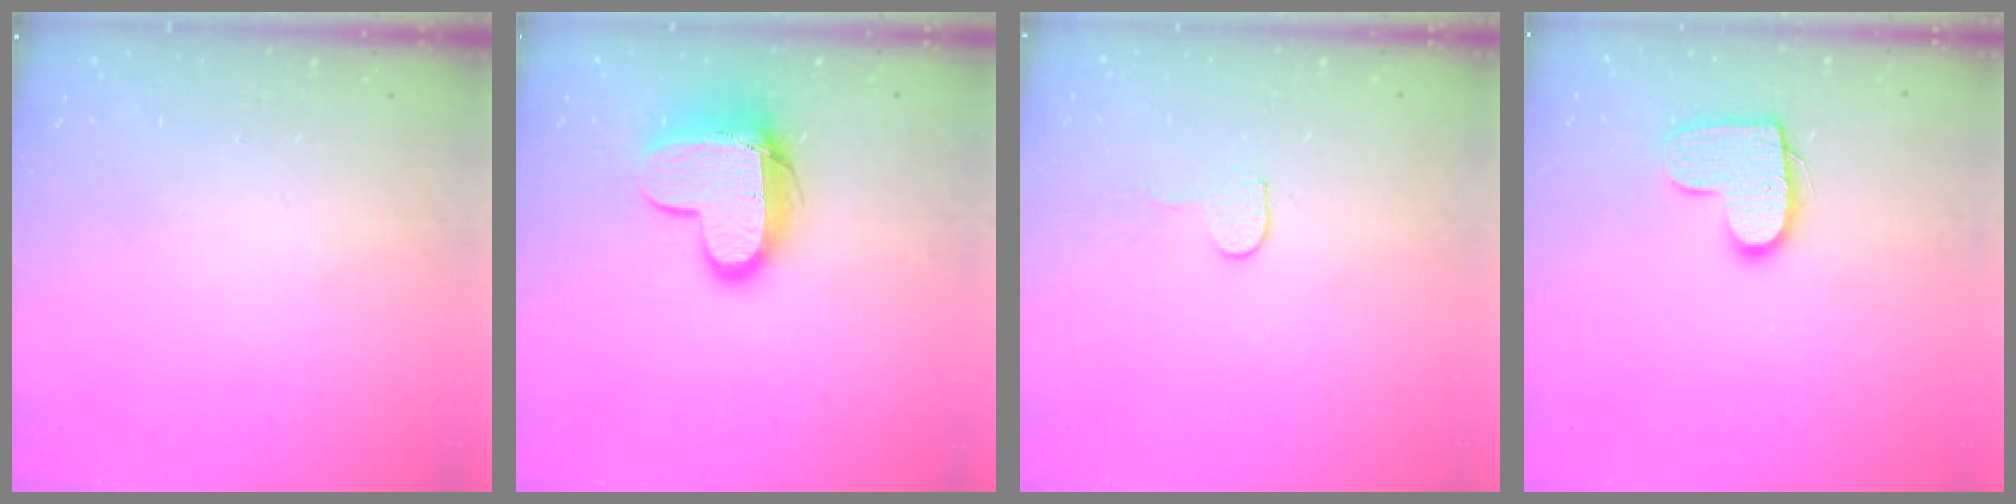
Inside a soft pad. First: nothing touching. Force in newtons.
{"total": 13.2, "press": 13.2, "slide": 1.2}
{"total": 3.2, "press": 3.2, "slide": 0.3}
{"total": 11.8, "press": 11.8, "slide": 0.6}